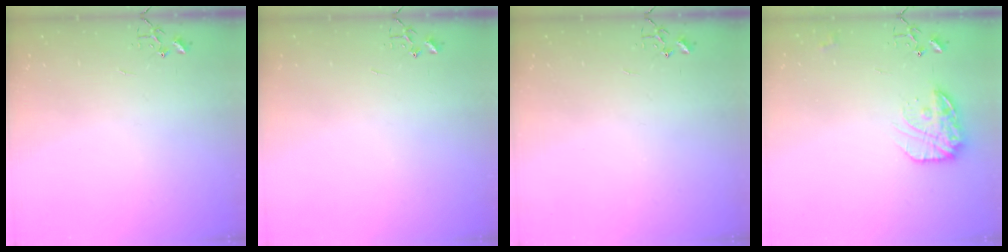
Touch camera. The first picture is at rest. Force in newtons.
{"total": 0.0}
{"total": 0.0}
{"total": 14.9, "press": 14.9, "slide": 0.7}